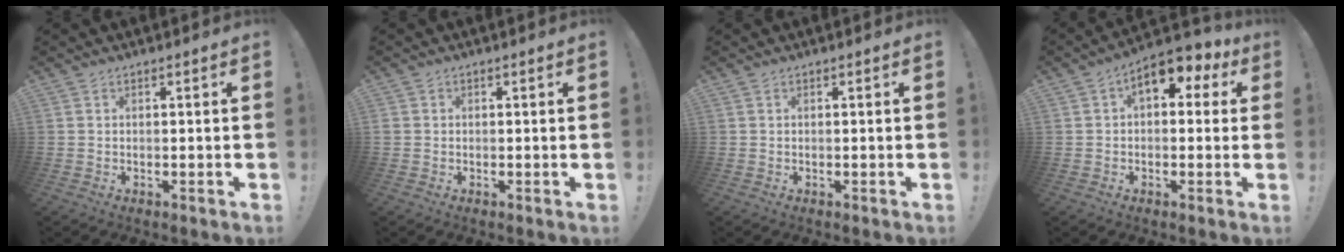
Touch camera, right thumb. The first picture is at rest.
{"total": 0.9, "force": [-0.1, 0.8, 0.4], "torque": [-0.008, 0.003, -0.001]}
{"total": 0.0}
{"total": 9.4, "force": [4.3, 5.2, 6.6], "torque": [-0.084, -0.020, 0.077]}